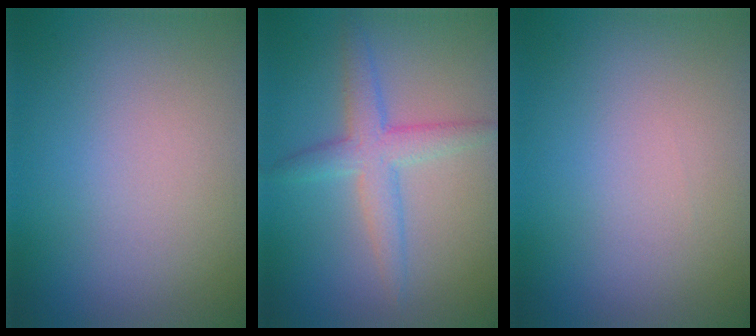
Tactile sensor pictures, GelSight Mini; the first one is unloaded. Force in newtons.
{"total": 3.7, "press": 3.7, "slide": 0.1}
{"total": 0.0}